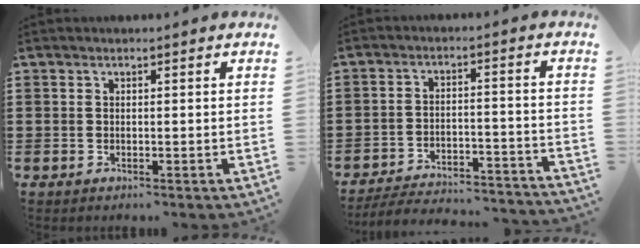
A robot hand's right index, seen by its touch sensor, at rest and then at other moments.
{"total": 5.0, "force": [-4.9, 0.4, 1.3], "torque": [-0.031, -0.002, -0.099]}